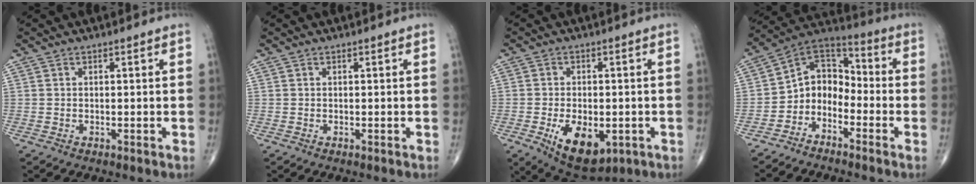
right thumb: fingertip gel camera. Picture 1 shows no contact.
{"total": 0.0}
{"total": 11.4, "force": [-3.7, 6.3, 8.8], "torque": [-0.122, -0.002, -0.043]}
{"total": 8.8, "force": [-3.9, 6.6, 4.2], "torque": [-0.037, 0.076, -0.094]}